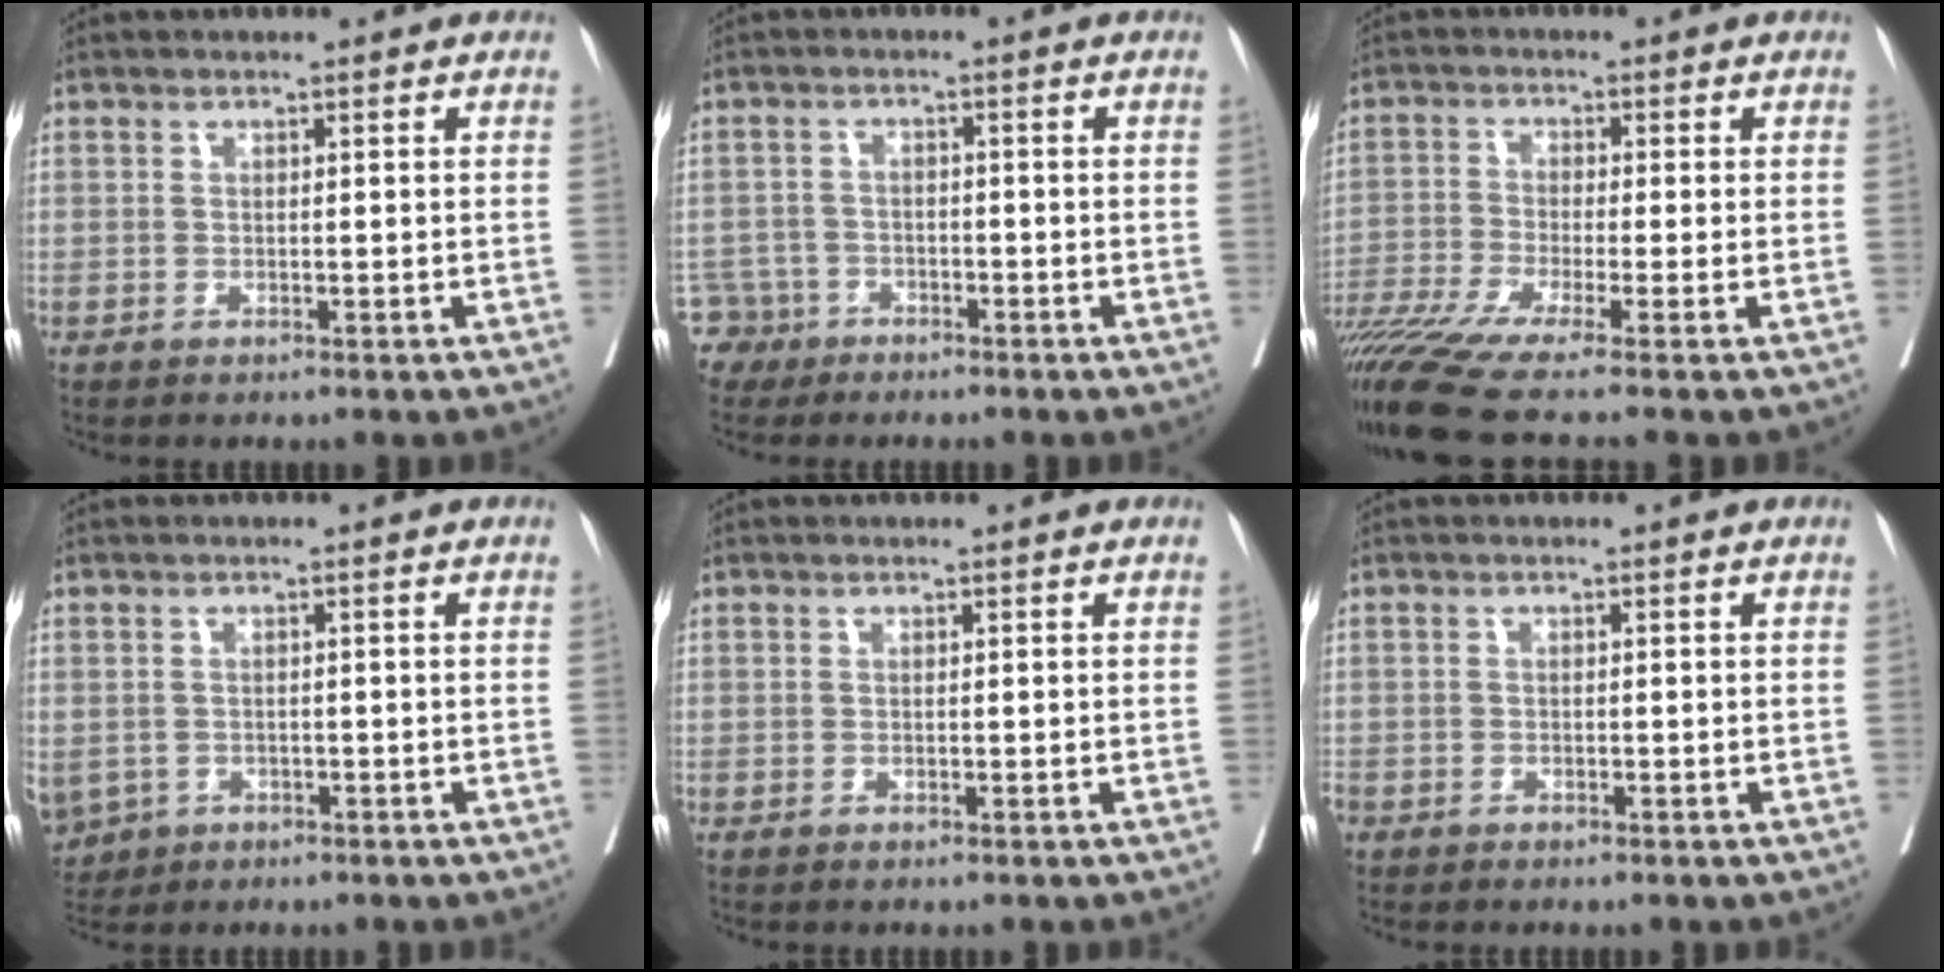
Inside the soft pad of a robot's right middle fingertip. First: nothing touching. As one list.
[{"total": 4.4, "force": [-3.1, 3.0, -0.9], "torque": [0.014, 0.007, -0.060]}, {"total": 14.2, "force": [-11.0, -0.5, 8.9], "torque": [-0.184, -0.037, -0.195]}, {"total": 9.7, "force": [-3.8, 8.3, 3.3], "torque": [-0.108, -0.005, -0.050]}, {"total": 0.0}, {"total": 1.9, "force": [-1.3, 1.3, 0.5], "torque": [-0.020, -0.002, -0.027]}]